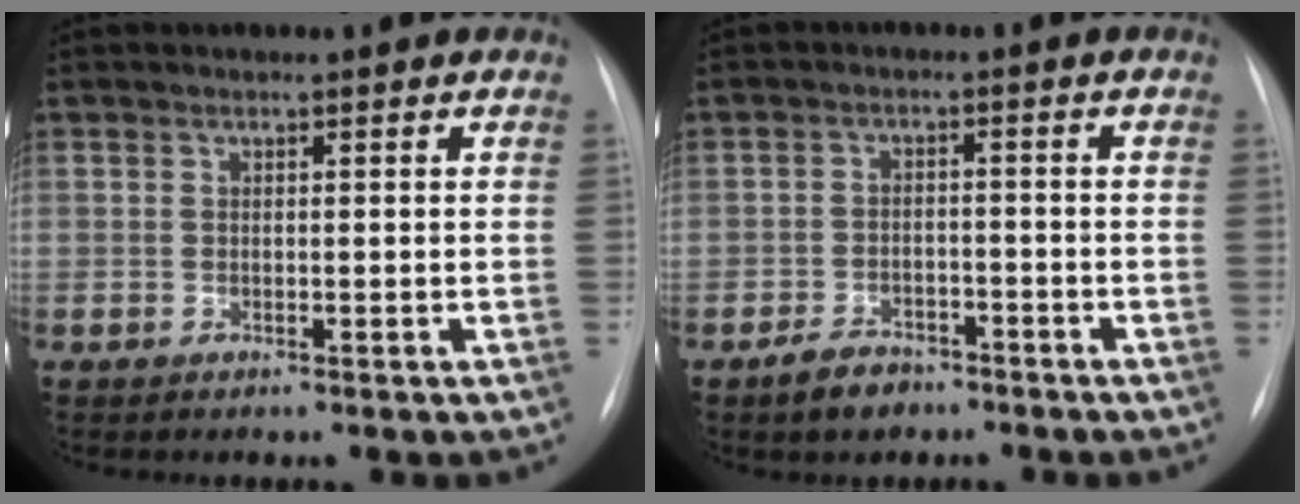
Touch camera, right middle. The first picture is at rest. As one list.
[{"total": 4.3, "force": [-3.3, 2.1, 1.7], "torque": [-0.040, 0.000, -0.051]}]